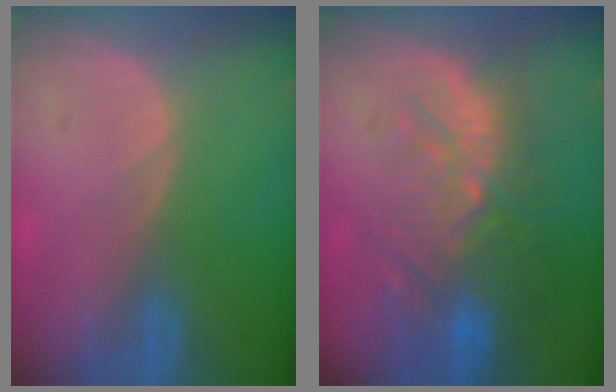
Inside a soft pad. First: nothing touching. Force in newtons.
{"total": 11.1, "press": 9.8, "slide": 5.3}